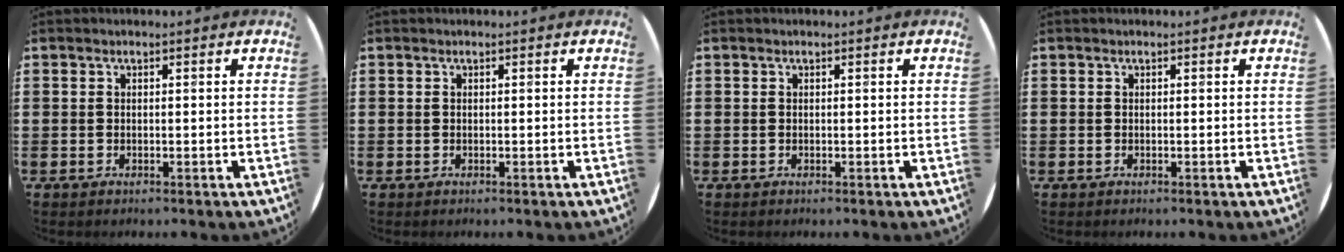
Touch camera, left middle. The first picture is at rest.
{"total": 0.0}
{"total": 0.0}
{"total": 0.0}